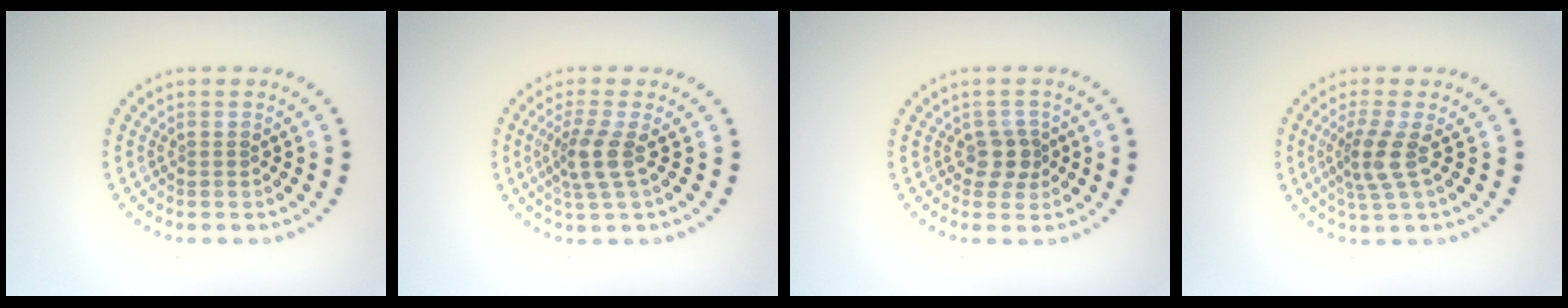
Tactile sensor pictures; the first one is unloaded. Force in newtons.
{"total": 2.7, "press": 2.0, "slide": 1.8}
{"total": 1.9, "press": 1.5, "slide": 1.2}
{"total": 2.9, "press": 2.2, "slide": 1.8}